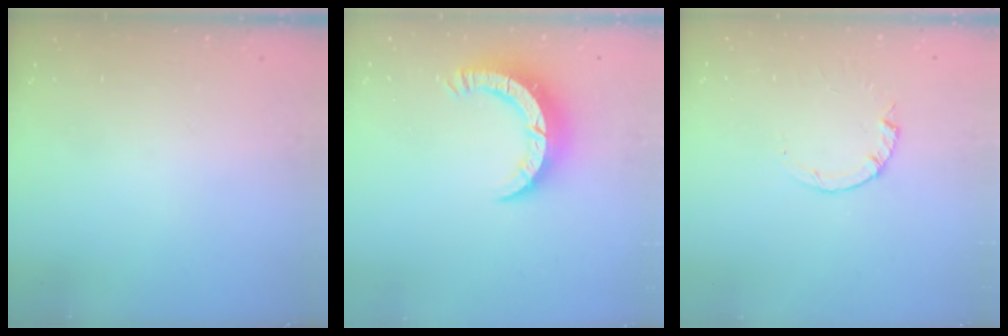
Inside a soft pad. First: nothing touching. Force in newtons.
{"total": 8.2, "press": 8.2, "slide": 0.9}
{"total": 1.0, "press": 0.9, "slide": 0.3}